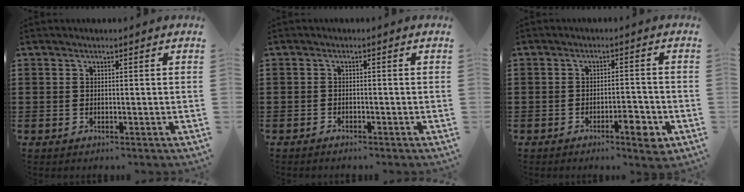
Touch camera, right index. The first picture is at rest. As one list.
[{"total": 0.8, "force": [-0.8, 0.1, 0.2], "torque": [-0.006, -0.002, -0.015]}, {"total": 4.1, "force": [-2.4, 0.9, 3.2], "torque": [-0.050, 0.002, -0.041]}]